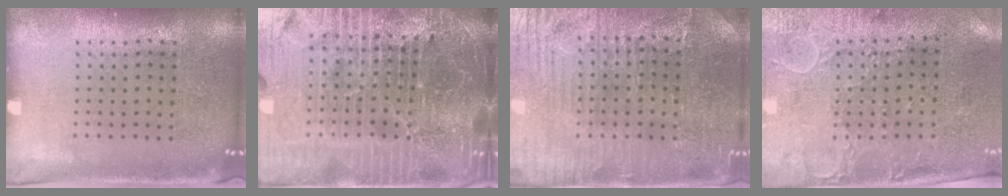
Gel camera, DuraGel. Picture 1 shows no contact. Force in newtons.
{"total": 7.1, "press": 6.2, "slide": 3.5}
{"total": 4.2, "press": 4.1, "slide": 0.9}
{"total": 2.9, "press": 2.4, "slide": 1.7}